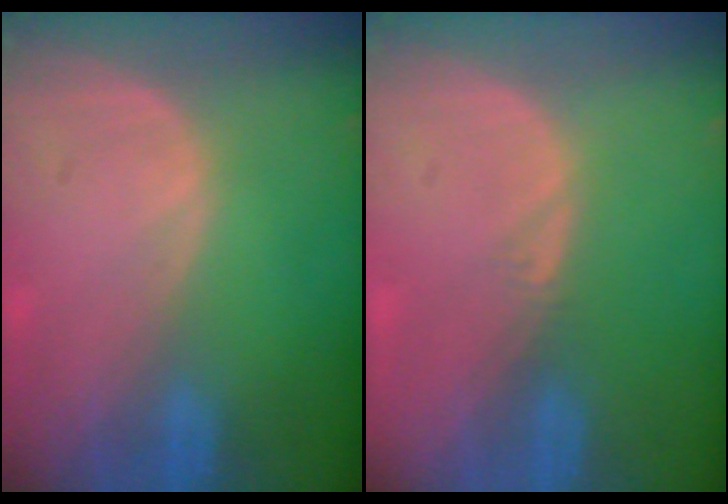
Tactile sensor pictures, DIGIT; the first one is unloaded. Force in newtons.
{"total": 0.5, "press": 0.5, "slide": 0.2}